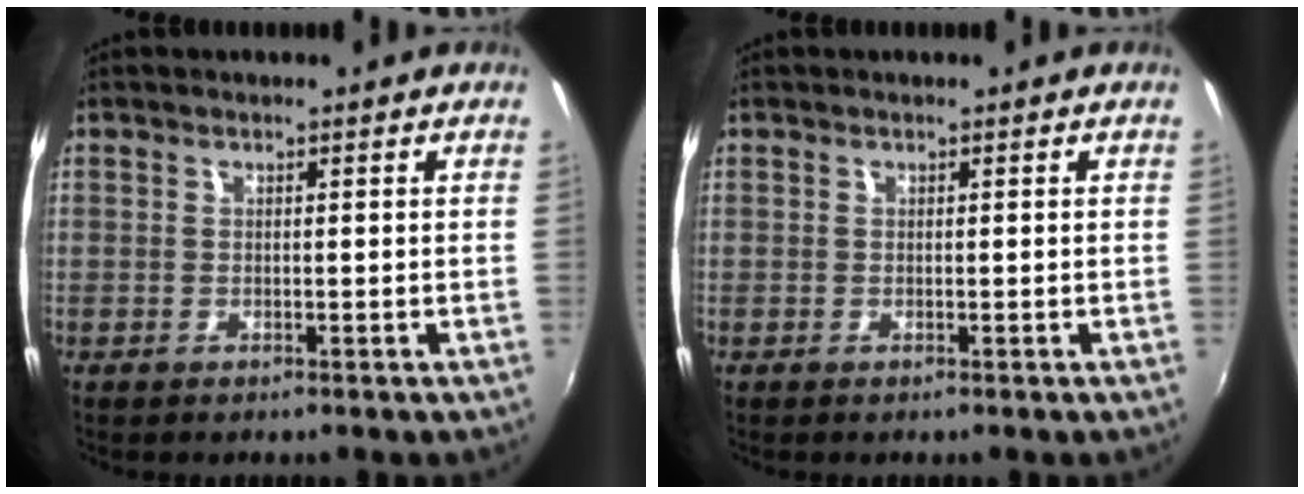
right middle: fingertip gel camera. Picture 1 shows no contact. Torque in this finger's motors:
{"motor_torque": [0.01, -0.01, -0.01, 0.01]}